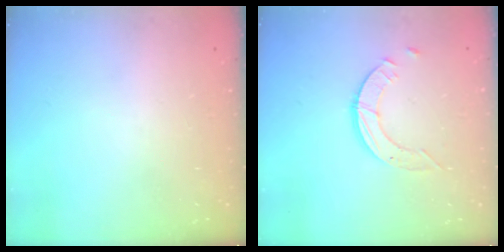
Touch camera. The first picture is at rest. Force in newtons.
{"total": 3.7, "press": 3.6, "slide": 0.4}